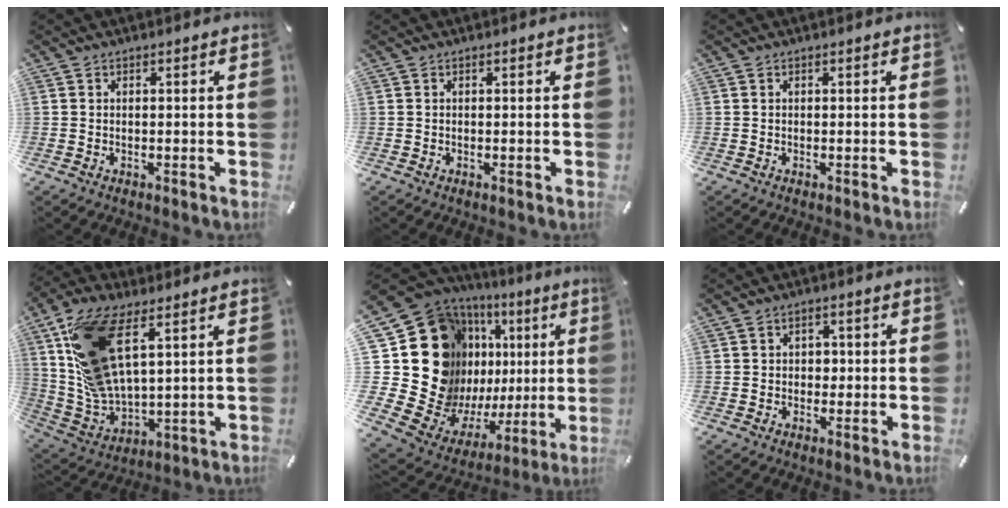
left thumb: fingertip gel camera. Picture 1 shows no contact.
{"total": 0.0}
{"total": 0.0}
{"total": 18.6, "force": [7.8, 9.4, 14.1], "torque": [-0.300, -0.017, 0.144]}
{"total": 30.0, "force": [6.6, 21.3, 20.1], "torque": [-0.315, -0.094, 0.181]}
{"total": 2.5, "force": [-0.2, 2.3, 1.0], "torque": [-0.007, 0.002, -0.011]}